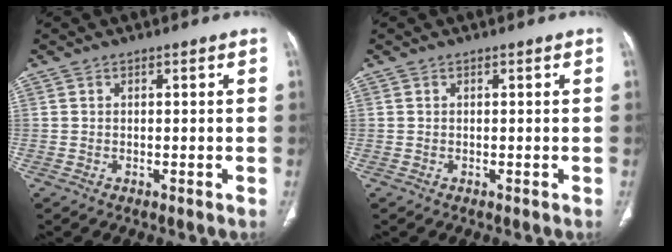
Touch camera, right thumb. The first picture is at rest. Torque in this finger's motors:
{"motor_torque": [0.11, 0.11, -0.04, 0.02, 0.00]}